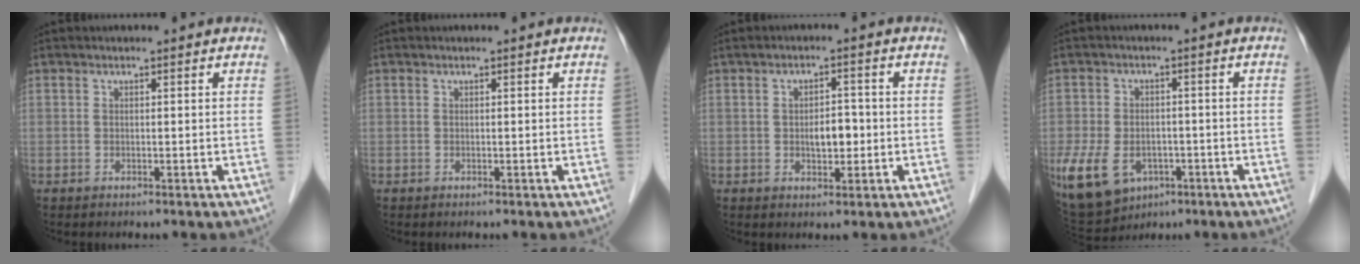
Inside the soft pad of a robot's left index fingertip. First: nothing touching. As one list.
[{"total": 0.0}, {"total": 3.8, "force": [-0.4, 1.7, 3.4], "torque": [-0.053, 0.002, -0.005]}, {"total": 24.8, "force": [-10.9, 18.6, 12.4], "torque": [-0.383, -0.024, -0.158]}]